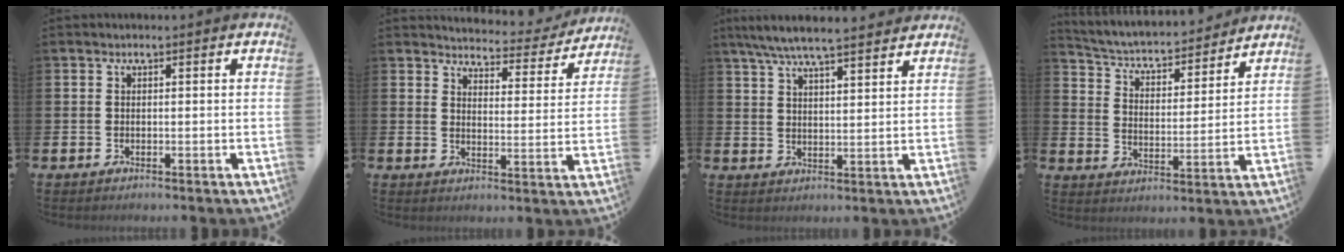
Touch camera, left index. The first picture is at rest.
{"total": 3.9, "force": [3.8, 0.9, 0.2], "torque": [-0.010, -0.038, 0.058]}
{"total": 6.8, "force": [6.4, 0.5, 2.4], "torque": [-0.063, -0.026, 0.114]}
{"total": 4.6, "force": [4.3, 1.2, 1.1], "torque": [-0.049, -0.041, 0.064]}